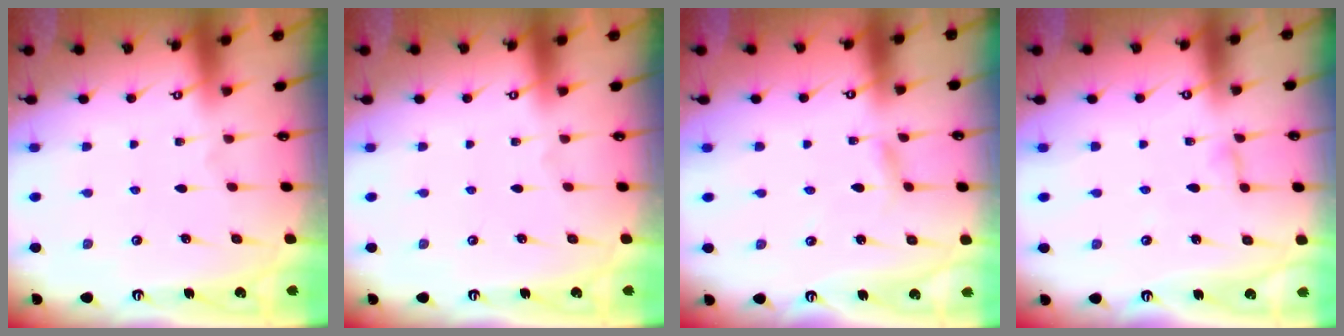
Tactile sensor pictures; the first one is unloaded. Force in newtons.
{"total": 0.0}
{"total": 2.5, "press": 2.5, "slide": 0.3}
{"total": 2.9, "press": 2.9, "slide": 0.2}